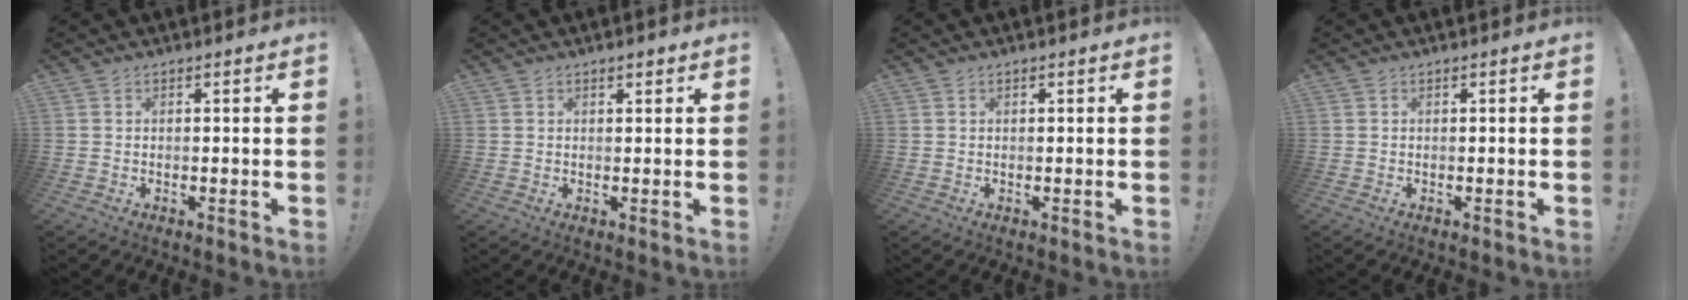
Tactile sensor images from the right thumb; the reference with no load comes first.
{"total": 1.3, "force": [1.0, 0.6, 0.7], "torque": [0.002, -0.005, 0.015]}
{"total": 0.0}
{"total": 0.0}